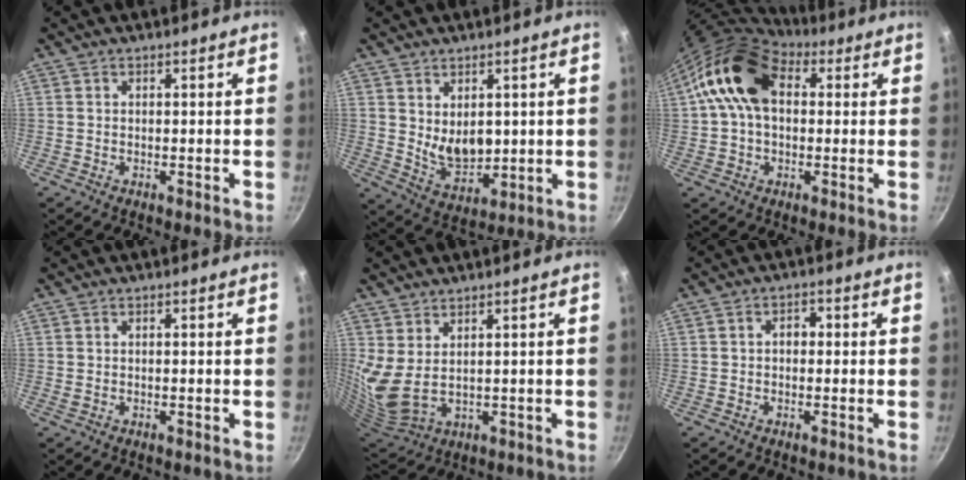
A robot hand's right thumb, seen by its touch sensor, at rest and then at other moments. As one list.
[{"total": 7.5, "force": [1.7, 4.8, 5.5], "torque": [-0.076, -0.030, 0.047]}, {"total": 13.7, "force": [2.7, 9.5, 9.5], "torque": [-0.148, 0.021, 0.029]}, {"total": 0.0}, {"total": 7.0, "force": [3.4, 3.2, 5.2], "torque": [-0.098, -0.044, 0.079]}, {"total": 2.5, "force": [-0.1, 1.9, 1.7], "torque": [-0.013, 0.008, -0.006]}]